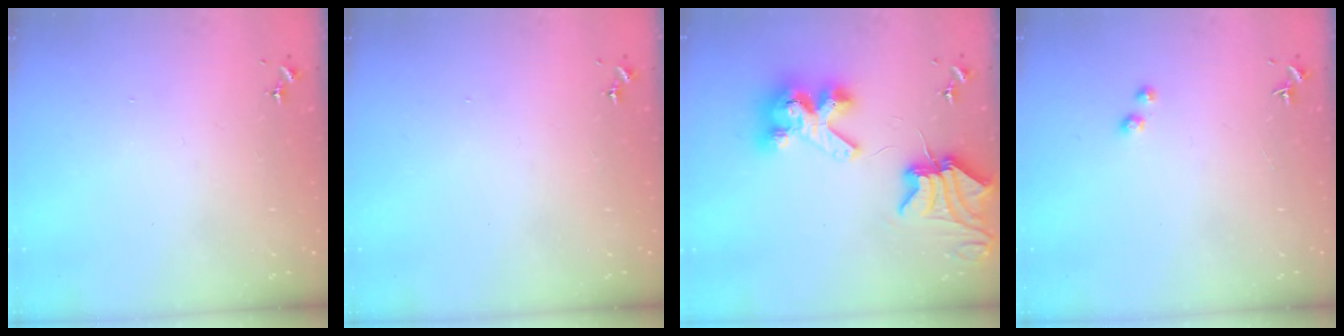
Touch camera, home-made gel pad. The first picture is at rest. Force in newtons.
{"total": 0.0}
{"total": 11.9, "press": 11.8, "slide": 1.5}
{"total": 1.8, "press": 1.7, "slide": 0.2}